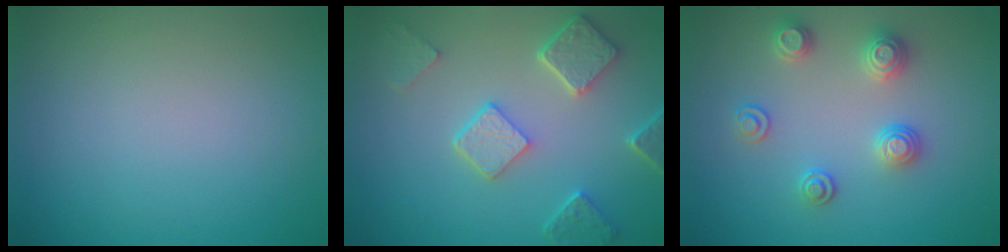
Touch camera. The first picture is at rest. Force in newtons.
{"total": 4.9, "press": 3.9, "slide": 3.0}
{"total": 2.9, "press": 2.9, "slide": 0.2}